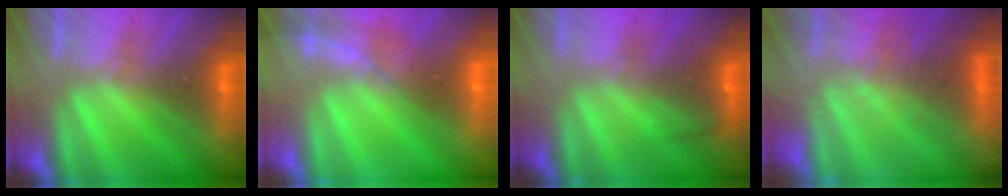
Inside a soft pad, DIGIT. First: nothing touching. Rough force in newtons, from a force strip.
{"total": 1.6}
{"total": 2.4}
{"total": 6.9}